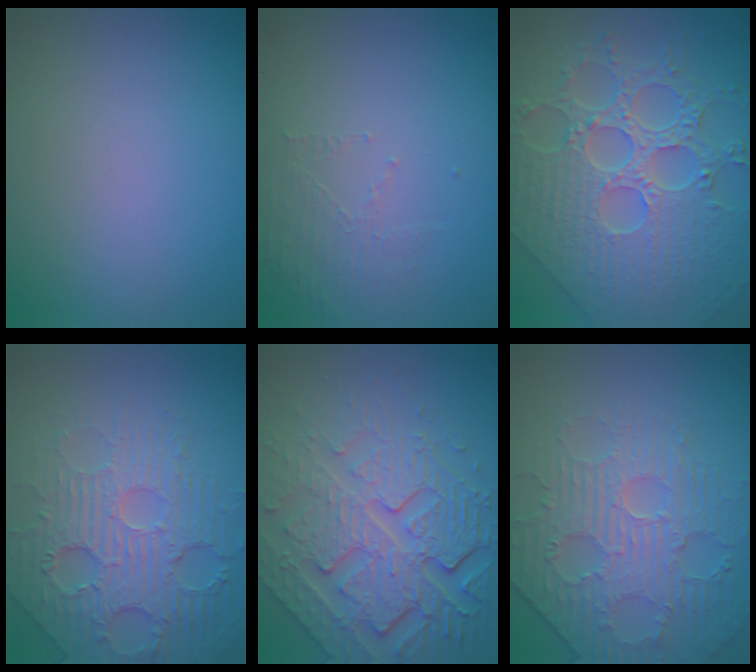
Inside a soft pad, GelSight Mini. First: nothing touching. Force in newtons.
{"total": 1.5, "press": 0.5, "slide": 1.4}
{"total": 9.2, "press": 6.8, "slide": 6.2}
{"total": 5.6, "press": 4.7, "slide": 3.0}
{"total": 8.5, "press": 5.9, "slide": 6.2}
{"total": 4.4, "press": 4.3, "slide": 1.2}